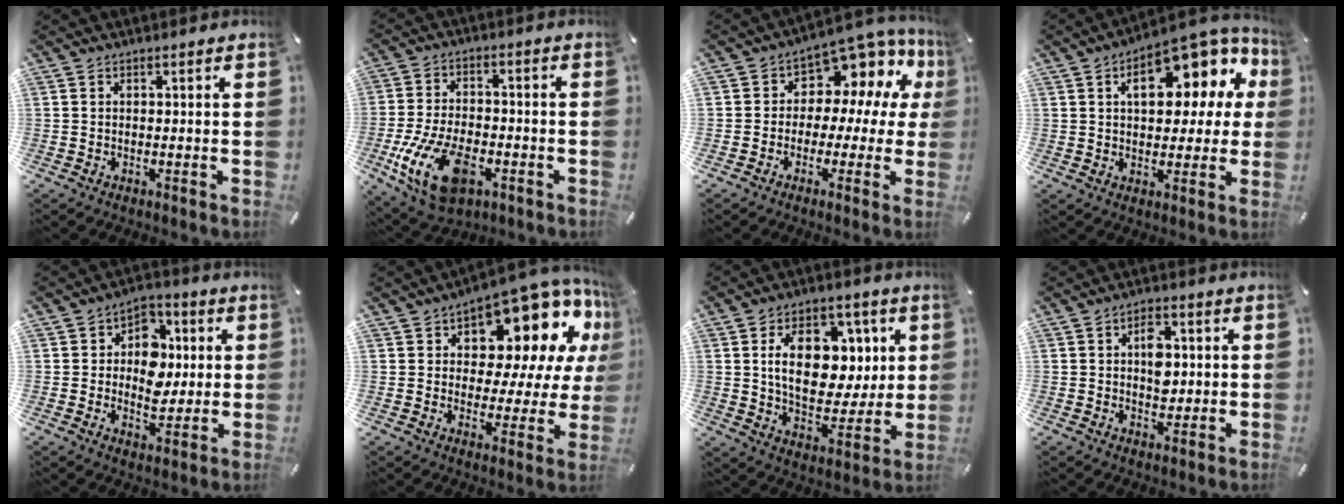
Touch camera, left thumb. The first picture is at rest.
{"total": 16.2, "force": [-6.2, 9.1, 11.8], "torque": [-0.233, 0.020, -0.104]}
{"total": 8.3, "force": [4.0, 6.2, 3.9], "torque": [-0.070, -0.044, 0.075]}
{"total": 14.6, "force": [6.1, 8.5, 10.3], "torque": [-0.128, -0.036, 0.100]}
{"total": 9.7, "force": [0.4, 8.2, 5.2], "torque": [-0.066, 0.003, 0.007]}
{"total": 14.9, "force": [10.2, 7.6, 7.9], "torque": [-0.109, -0.094, 0.170]}
{"total": 16.2, "force": [4.1, 11.5, 10.5], "torque": [-0.159, -0.004, 0.075]}
{"total": 6.4, "force": [0.8, 4.5, 4.5], "torque": [-0.051, -0.003, 0.006]}